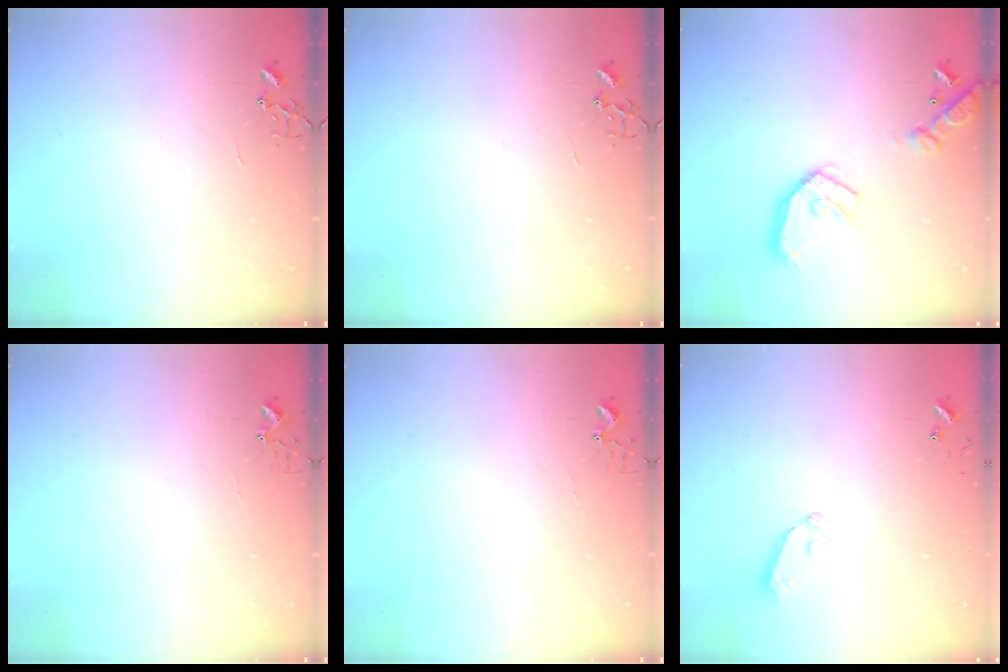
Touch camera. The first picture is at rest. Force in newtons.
{"total": 0.0}
{"total": 16.6, "press": 16.4, "slide": 2.5}
{"total": 2.7, "press": 2.7, "slide": 0.3}
{"total": 2.7, "press": 2.7, "slide": 0.3}
{"total": 5.4, "press": 5.3, "slide": 0.9}